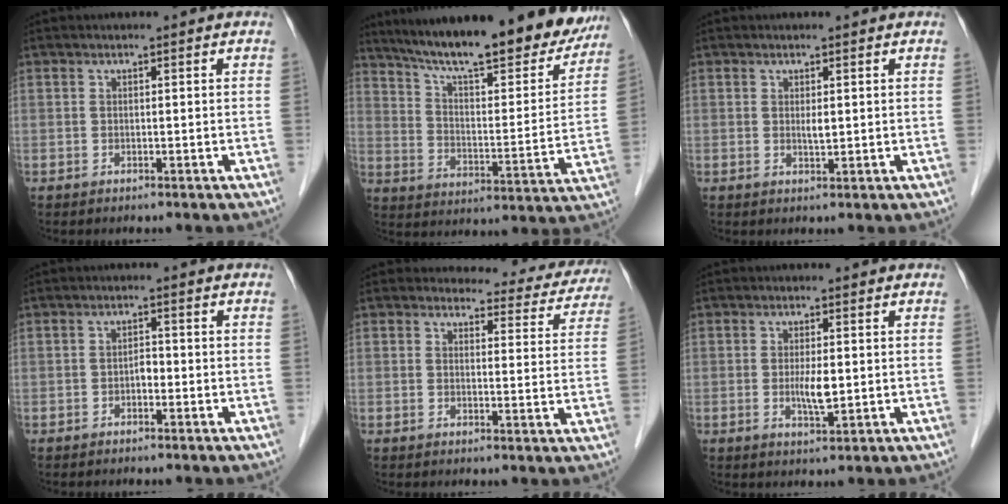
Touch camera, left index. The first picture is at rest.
{"total": 25.0, "force": [21.3, 4.6, 12.2], "torque": [-0.188, -0.020, 0.297]}
{"total": 1.2, "force": [0.3, 0.4, 1.1], "torque": [-0.023, -0.003, 0.007]}
{"total": 1.5, "force": [-0.6, 0.8, 1.1], "torque": [-0.016, 0.005, -0.012]}
{"total": 12.1, "force": [11.3, 3.8, 1.4], "torque": [0.019, -0.029, 0.100]}
{"total": 3.5, "force": [-0.1, 0.9, 3.4], "torque": [-0.064, -0.004, 0.000]}